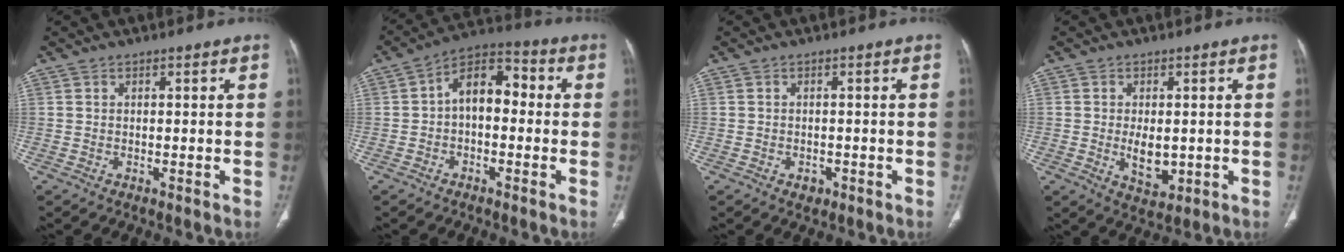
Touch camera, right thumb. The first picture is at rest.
{"total": 9.6, "force": [-0.1, 6.0, 7.5], "torque": [-0.096, 0.038, -0.017]}
{"total": 1.6, "force": [-0.8, 1.2, 0.7], "torque": [-0.007, 0.003, -0.006]}
{"total": 5.6, "force": [-0.5, 3.2, 4.5], "torque": [-0.063, -0.010, 0.002]}